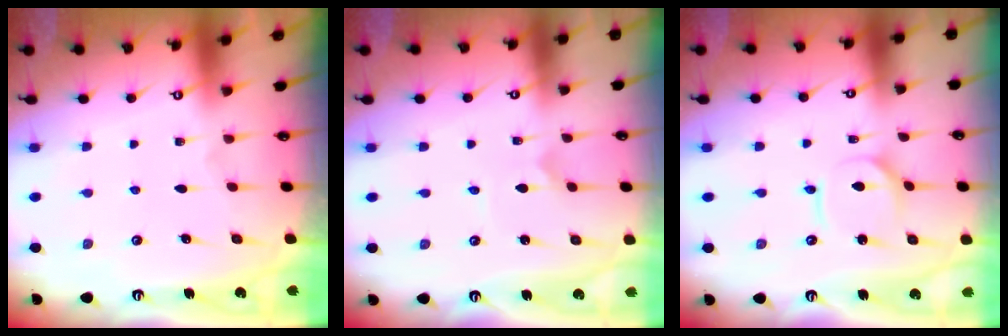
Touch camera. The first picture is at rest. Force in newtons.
{"total": 0.0}
{"total": 3.3, "press": 3.3, "slide": 0.4}